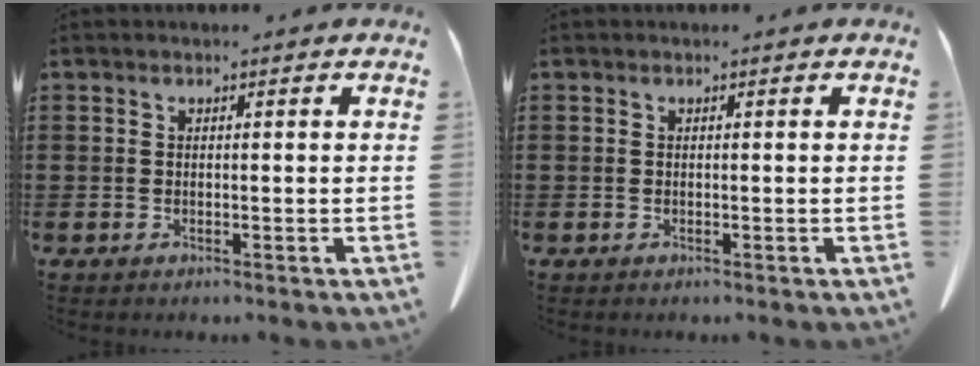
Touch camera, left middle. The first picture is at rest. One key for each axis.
{"total": 0.0}